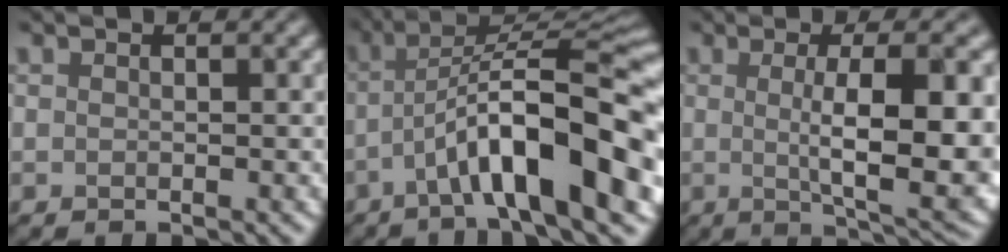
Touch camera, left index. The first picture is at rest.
{"total": 12.4, "force": [-4.1, 2.9, 11.3], "torque": [-0.173, 0.018, -0.051]}
{"total": 10.2, "force": [-0.5, 2.6, 9.8], "torque": [-0.131, -0.003, 0.012]}